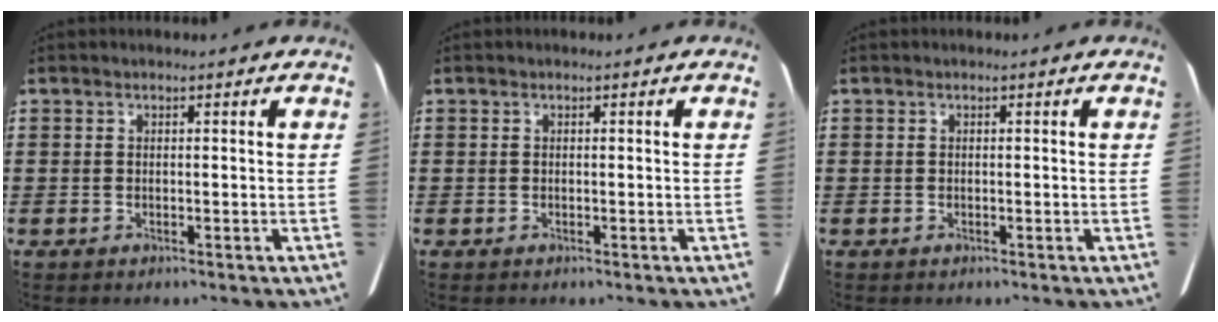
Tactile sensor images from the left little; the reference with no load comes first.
{"total": 0.0}
{"total": 0.0}